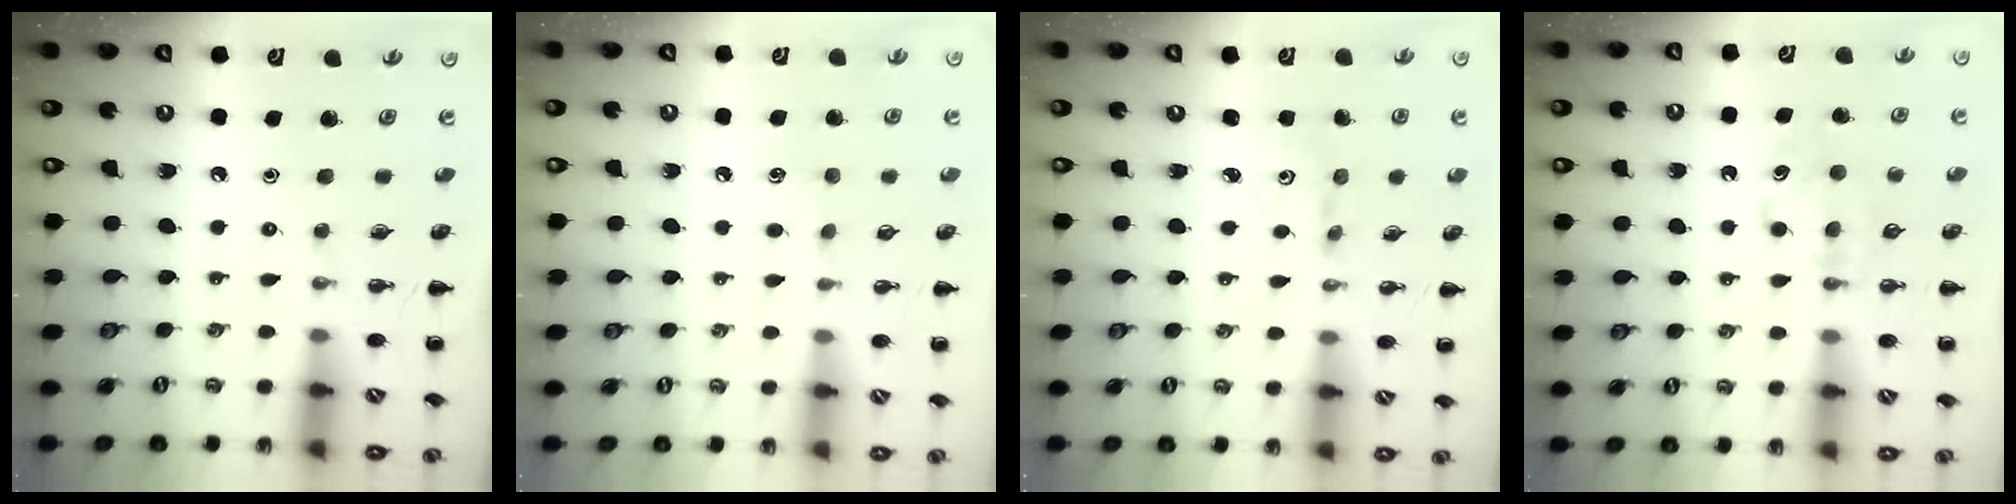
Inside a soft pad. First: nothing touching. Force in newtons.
{"total": 4.4, "press": 4.2, "slide": 1.5}
{"total": 2.4, "press": 2.3, "slide": 0.7}
{"total": 6.7, "press": 6.5, "slide": 1.7}